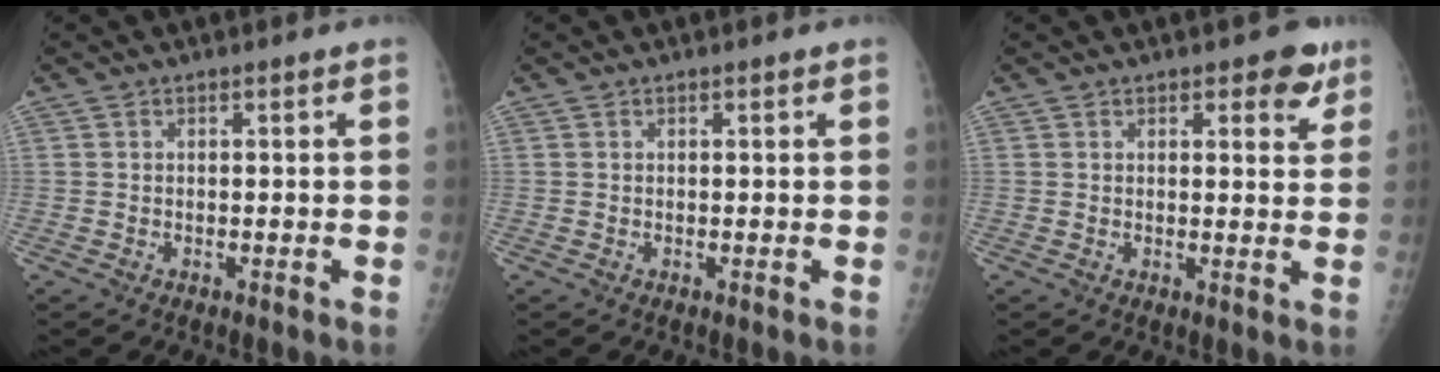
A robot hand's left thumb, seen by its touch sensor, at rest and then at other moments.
{"total": 0.0}
{"total": 4.8, "force": [2.9, 2.3, 3.0], "torque": [-0.008, -0.013, 0.031]}